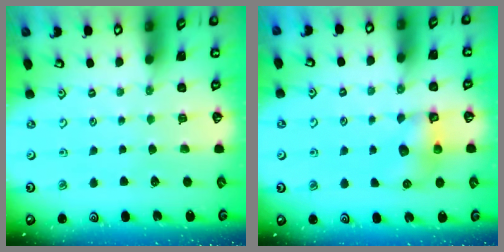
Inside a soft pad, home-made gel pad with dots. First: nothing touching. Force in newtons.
{"total": 7.1, "press": 7.1, "slide": 0.2}